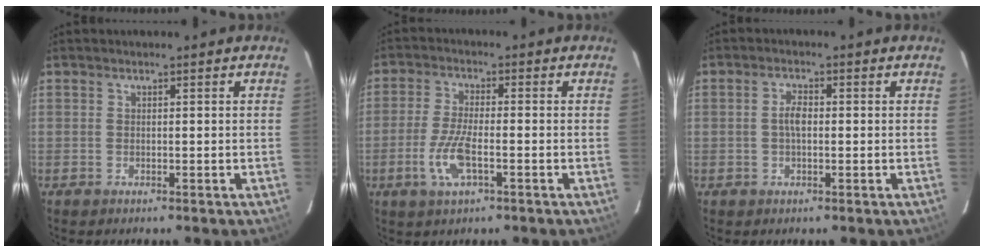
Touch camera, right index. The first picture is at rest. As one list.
[{"total": 7.2, "force": [-2.6, 2.0, 6.4], "torque": [-0.141, -0.006, -0.052]}, {"total": 2.6, "force": [-0.1, 1.2, 2.3], "torque": [-0.046, 0.006, -0.002]}]